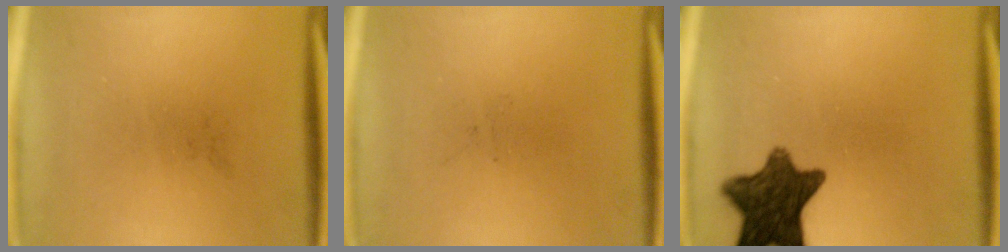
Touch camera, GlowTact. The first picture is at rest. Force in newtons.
{"total": 0.0}
{"total": 11.4}